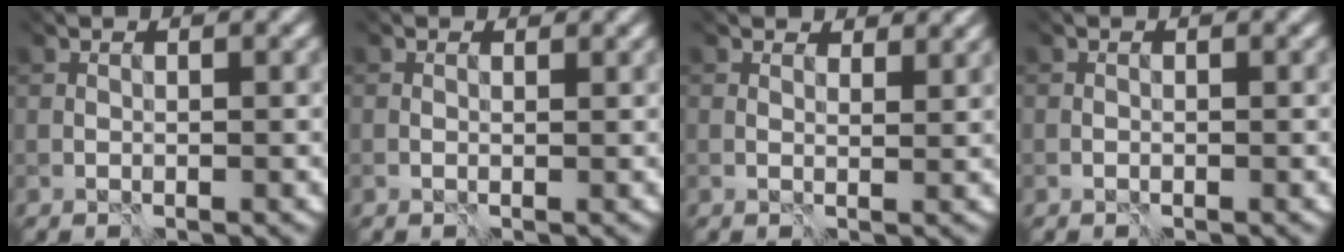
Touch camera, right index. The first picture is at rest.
{"total": 0.0}
{"total": 2.7, "force": [2.5, 0.6, 0.9], "torque": [-0.010, -0.001, 0.039]}
{"total": 1.3, "force": [-1.1, -0.5, -0.6], "torque": [0.007, -0.002, -0.012]}